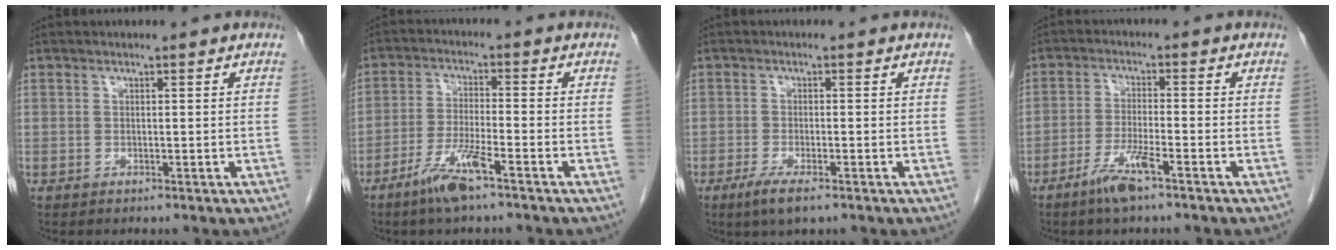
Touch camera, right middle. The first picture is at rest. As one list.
[{"total": 6.4, "force": [-4.2, 0.3, 4.8], "torque": [-0.101, -0.009, -0.082]}, {"total": 3.9, "force": [-2.4, 0.7, 3.0], "torque": [-0.061, -0.009, -0.042]}, {"total": 5.1, "force": [-3.4, 0.2, 3.9], "torque": [-0.080, -0.007, -0.066]}]